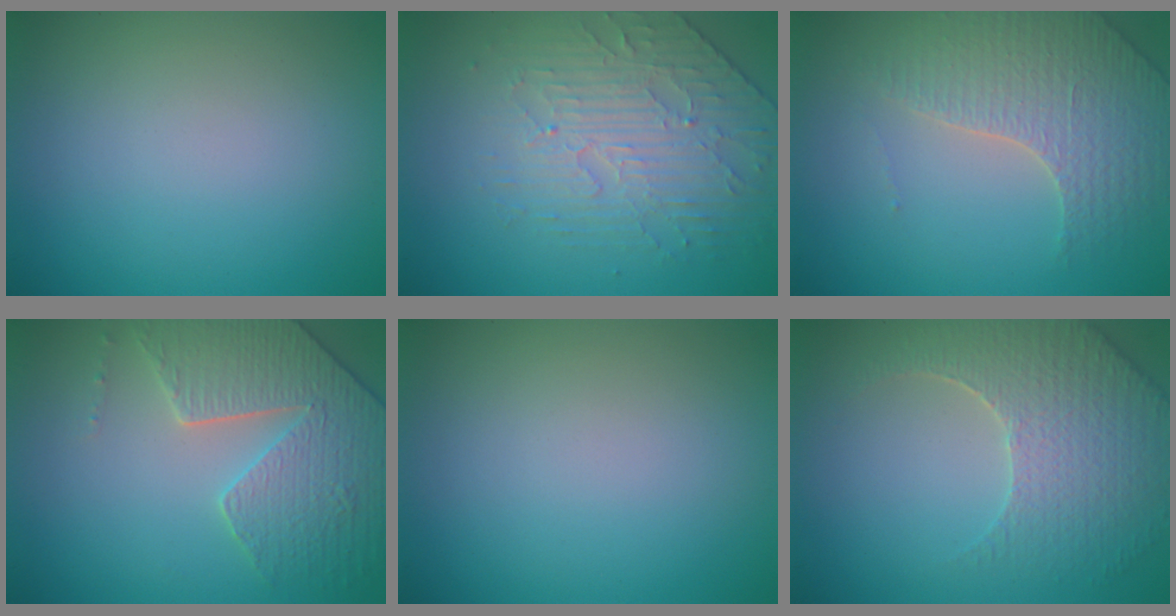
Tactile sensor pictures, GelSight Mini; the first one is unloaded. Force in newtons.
{"total": 4.1, "press": 3.5, "slide": 2.1}
{"total": 3.6, "press": 3.4, "slide": 1.0}
{"total": 5.0, "press": 4.8, "slide": 1.3}
{"total": 0.0}
{"total": 4.5, "press": 4.3, "slide": 1.5}